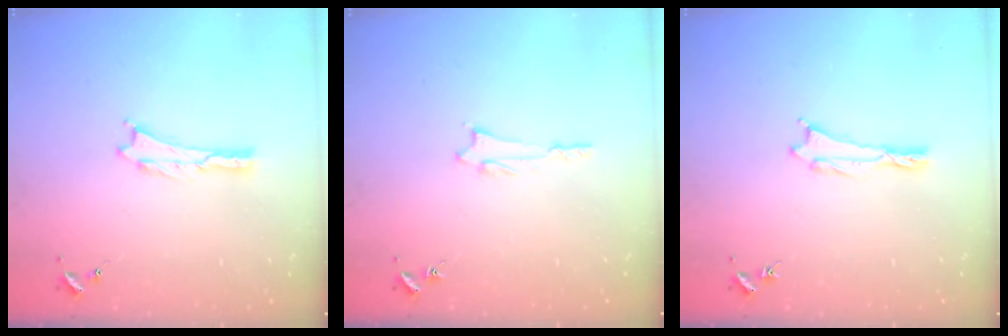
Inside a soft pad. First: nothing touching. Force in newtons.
{"total": 1.4, "press": 1.4, "slide": 0.2}
{"total": 0.5, "press": 0.5, "slide": 0.2}